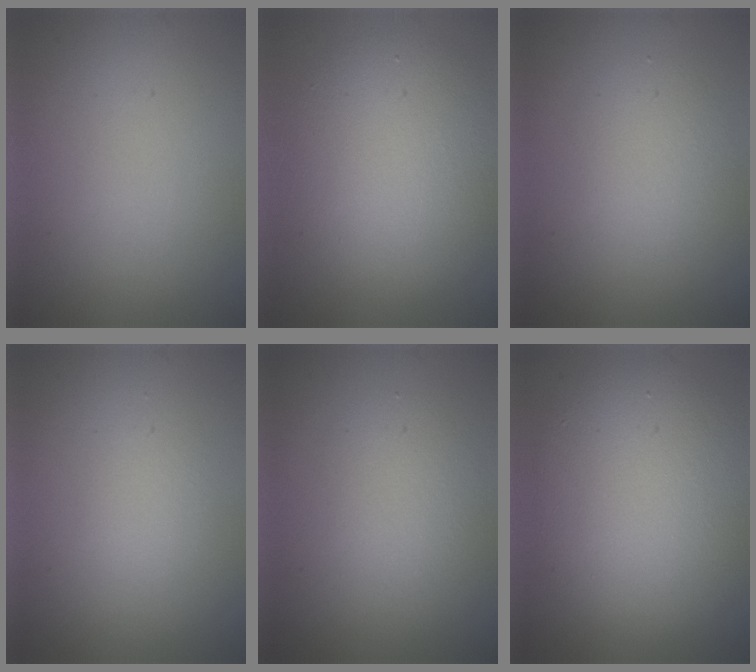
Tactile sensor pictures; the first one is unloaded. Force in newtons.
{"total": 6.8, "press": 6.8, "slide": 0.3}
{"total": 2.5, "press": 2.5, "slide": 0.2}
{"total": 1.1, "press": 1.1, "slide": 0.1}
{"total": 2.4, "press": 2.4, "slide": 0.2}
{"total": 9.6, "press": 9.6, "slide": 0.6}